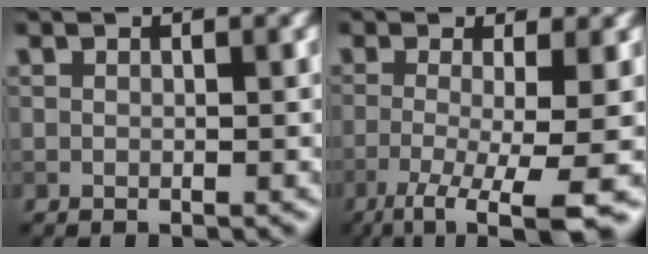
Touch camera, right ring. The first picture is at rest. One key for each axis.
{"total": 7.0, "fx": -2.8, "fy": 1.6, "fz": 6.3, "tx": -0.091, "ty": -0.014, "tz": -0.053}